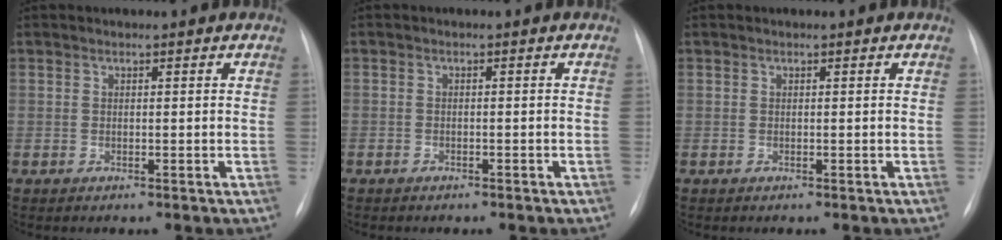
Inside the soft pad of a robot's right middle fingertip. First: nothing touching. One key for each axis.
{"total": 1.3, "fx": -1.0, "fy": 0.7, "fz": 0.3, "tx": -0.010, "ty": 0.002, "tz": -0.013}
{"total": 0.0}